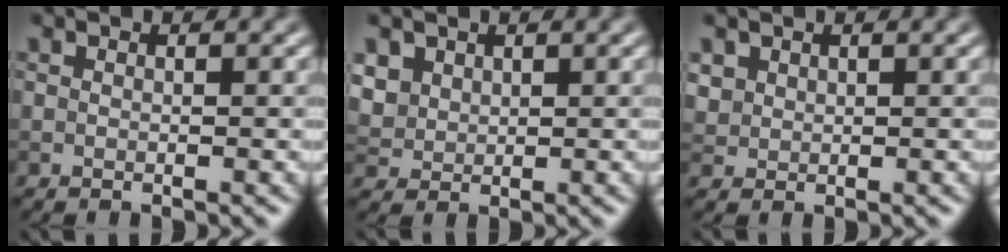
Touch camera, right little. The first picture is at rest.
{"total": 2.9, "force": [1.4, 2.3, 1.0], "torque": [-0.036, 0.001, 0.041]}
{"total": 1.3, "force": [0.7, 1.1, 0.2], "torque": [-0.006, -0.002, 0.017]}